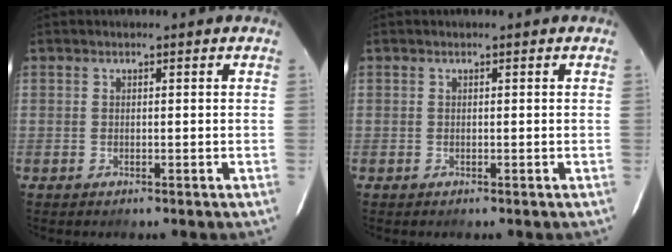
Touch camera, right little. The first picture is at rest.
{"total": 0.0}